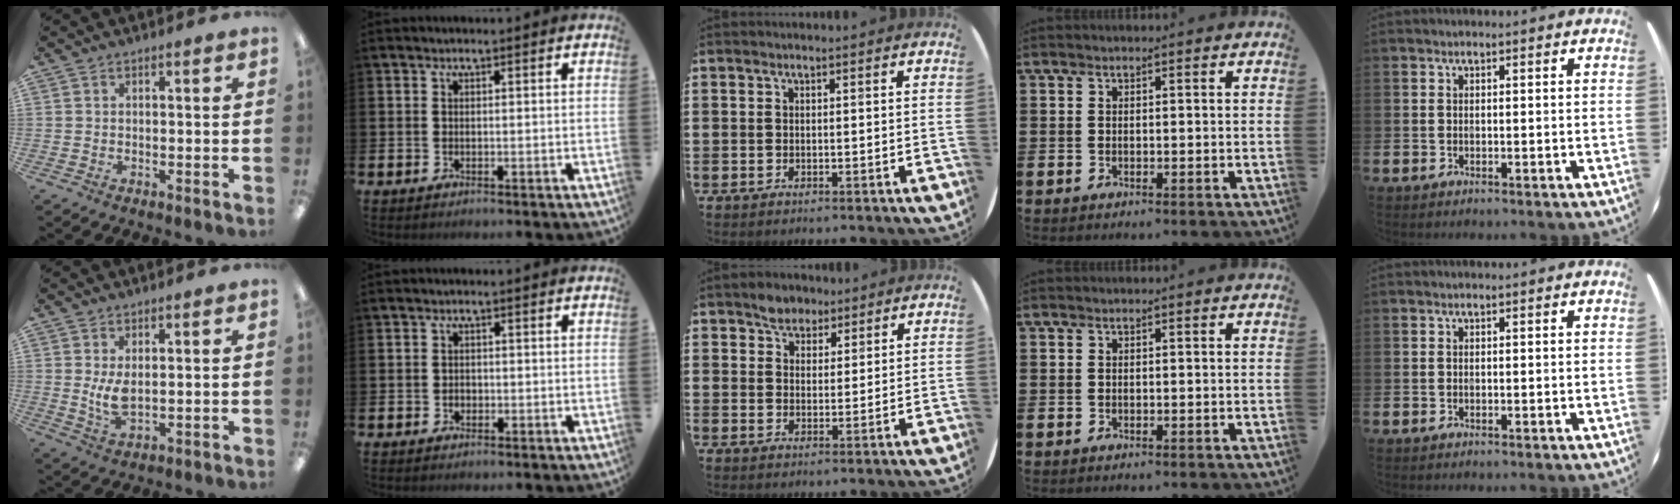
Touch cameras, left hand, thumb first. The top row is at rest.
{"thumb": {"total": 5.7, "force": [1.2, 2.6, 4.9], "torque": [-0.104, -0.008, 0.016]}, "index": {"total": 1.0, "force": [-0.2, 0.9, 0.4], "torque": [-0.006, 0.005, -0.008]}, "middle": {"total": 3.5, "force": [3.0, 1.9, 0.2], "torque": [-0.005, 0.002, 0.057]}}